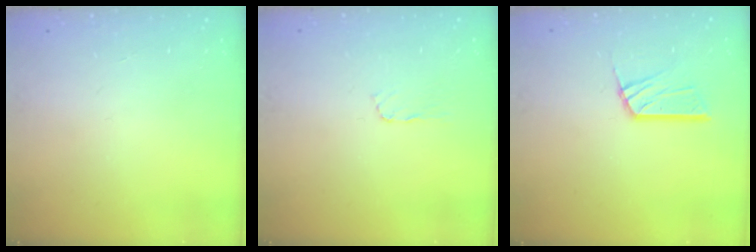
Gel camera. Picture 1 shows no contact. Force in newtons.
{"total": 2.1, "press": 2.1, "slide": 0.3}
{"total": 10.5, "press": 10.5, "slide": 0.8}